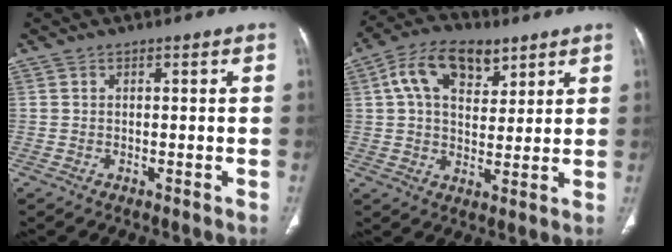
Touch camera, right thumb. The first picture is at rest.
{"total": 12.4, "force": [5.7, 7.4, 8.2], "torque": [-0.118, -0.005, 0.095]}